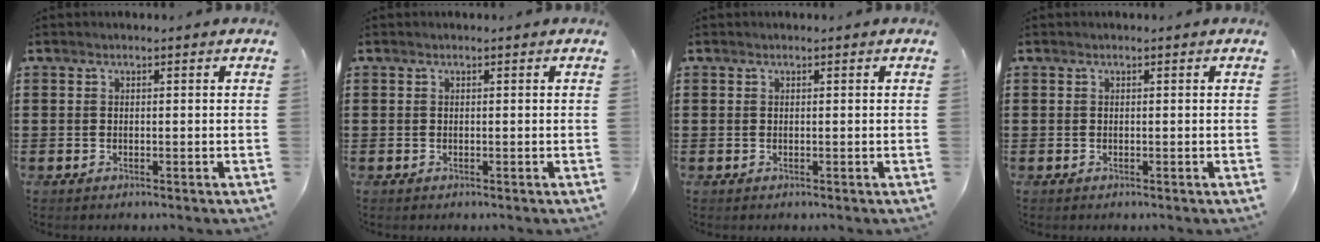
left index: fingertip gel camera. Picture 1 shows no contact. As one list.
[{"total": 0.0}, {"total": 0.0}, {"total": 0.0}]